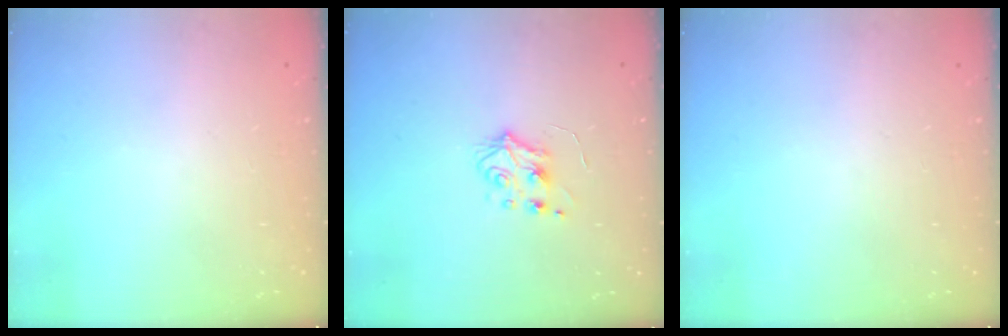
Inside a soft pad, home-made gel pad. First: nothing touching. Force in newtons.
{"total": 5.3, "press": 5.2, "slide": 1.0}
{"total": 0.0}